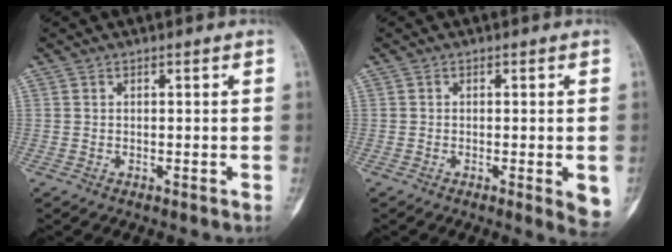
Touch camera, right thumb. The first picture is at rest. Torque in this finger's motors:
{"motor_torque": [1.03, 0.96, 0.80, -0.31, 0.14]}